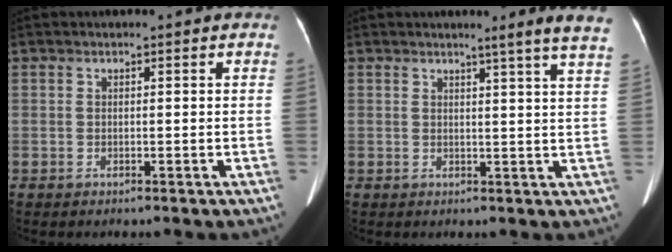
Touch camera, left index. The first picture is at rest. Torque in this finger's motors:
{"motor_torque": [-0.09, -1.02, 0.03, -0.02]}